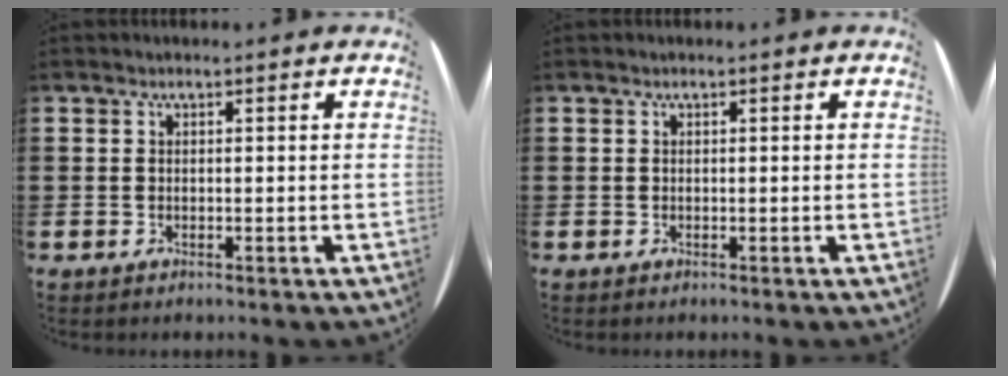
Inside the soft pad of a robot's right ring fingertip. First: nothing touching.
{"total": 0.0}